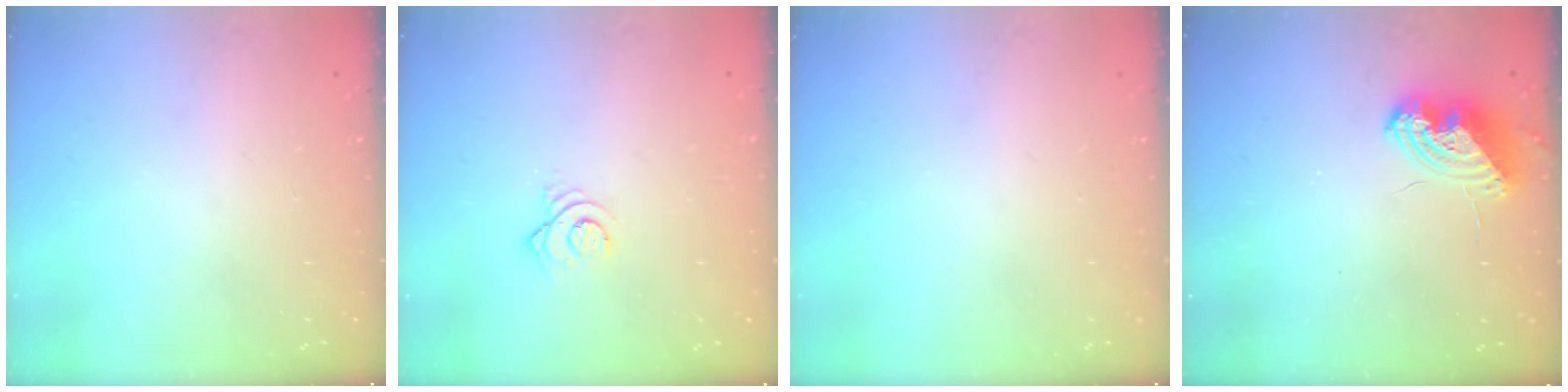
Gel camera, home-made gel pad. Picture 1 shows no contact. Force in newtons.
{"total": 2.9, "press": 2.9, "slide": 0.1}
{"total": 0.0}
{"total": 9.6, "press": 9.6, "slide": 0.3}